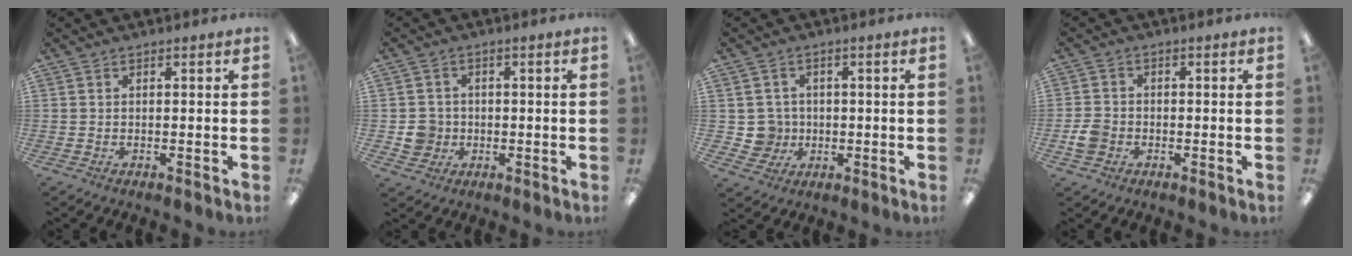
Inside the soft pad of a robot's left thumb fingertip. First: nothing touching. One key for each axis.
{"total": 5.5, "fx": -0.9, "fy": 5.3, "fz": 1.2, "tx": -0.017, "ty": 0.009, "tz": -0.015}
{"total": 5.6, "fx": 0.1, "fy": 5.6, "fz": 0.6, "tx": -0.018, "ty": 0.005, "tz": 0.005}
{"total": 4.3, "fx": -1.4, "fy": 3.6, "fz": 1.9, "tx": -0.029, "ty": 0.010, "tz": -0.023}